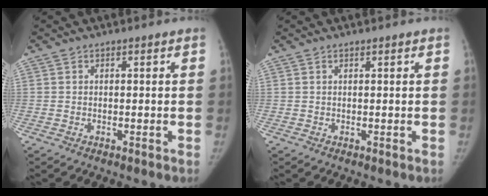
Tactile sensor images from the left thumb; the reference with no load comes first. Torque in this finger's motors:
{"motor_torque": [-0.16, -0.17, 0.37, -0.18, -0.02]}